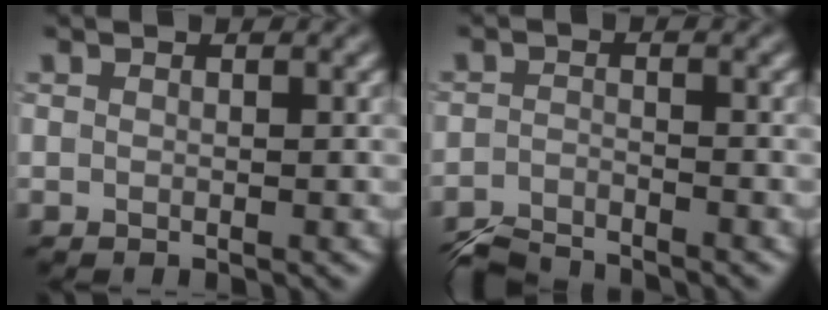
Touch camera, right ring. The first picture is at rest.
{"total": 3.9, "force": [-3.9, 0.3, 0.6], "torque": [-0.017, -0.008, -0.081]}